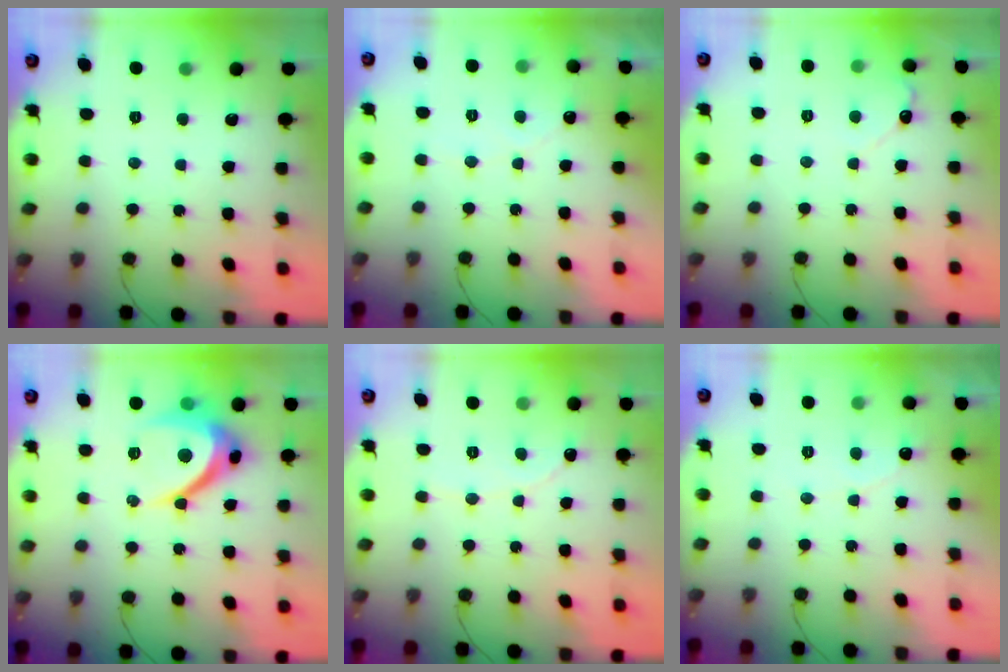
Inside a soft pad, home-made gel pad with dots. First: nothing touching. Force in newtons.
{"total": 2.8, "press": 2.8, "slide": 0.1}
{"total": 2.8, "press": 2.7, "slide": 0.3}
{"total": 10.6, "press": 10.6, "slide": 0.6}
{"total": 1.9, "press": 1.9, "slide": 0.1}
{"total": 2.9, "press": 2.9, "slide": 0.2}